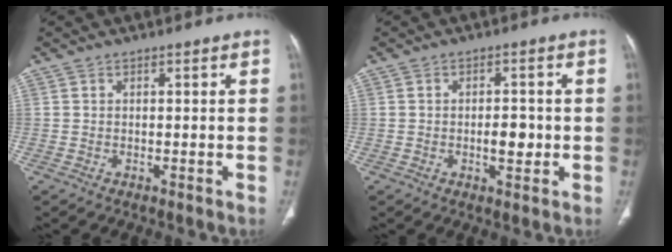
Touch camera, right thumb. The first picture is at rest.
{"total": 4.1, "force": [-0.6, 2.1, 3.4], "torque": [-0.043, 0.002, -0.009]}